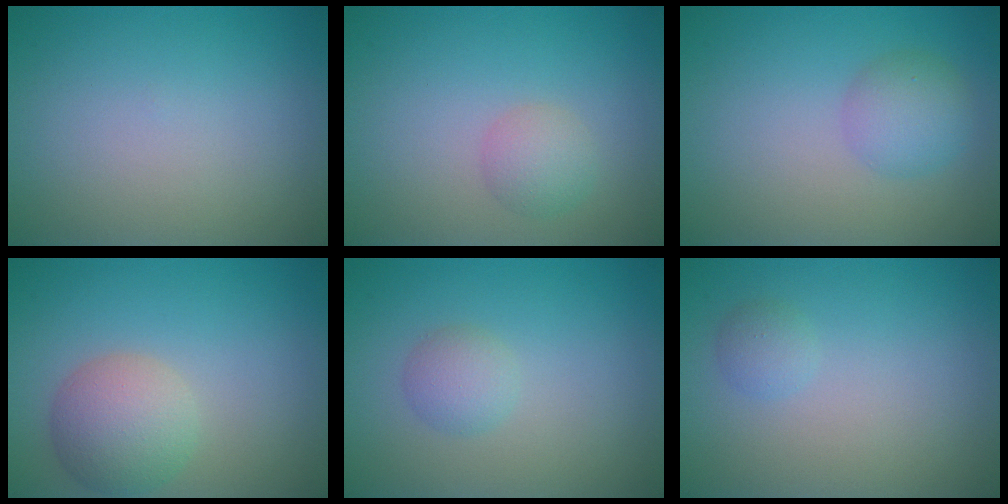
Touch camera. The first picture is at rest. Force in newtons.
{"total": 2.0, "press": 2.0, "slide": 0.0}
{"total": 2.8, "press": 2.8, "slide": 0.0}
{"total": 4.4, "press": 4.4, "slide": 0.4}
{"total": 1.8, "press": 1.8, "slide": 0.1}
{"total": 1.1, "press": 1.1, "slide": 0.1}